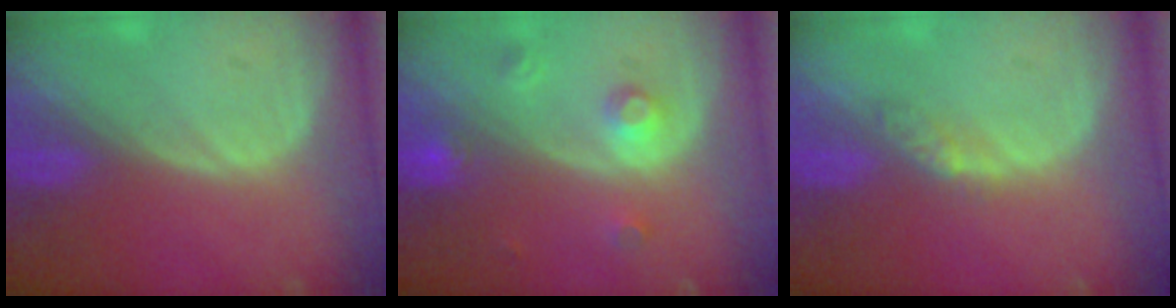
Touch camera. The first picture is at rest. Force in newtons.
{"total": 3.5, "press": 3.1, "slide": 1.7}
{"total": 2.6, "press": 2.3, "slide": 1.3}